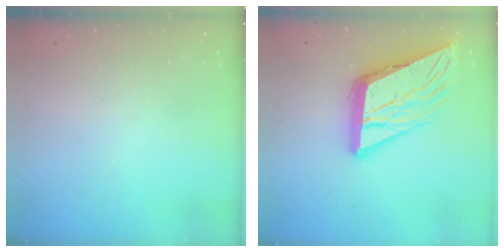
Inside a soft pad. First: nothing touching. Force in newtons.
{"total": 16.4, "press": 16.2, "slide": 2.8}